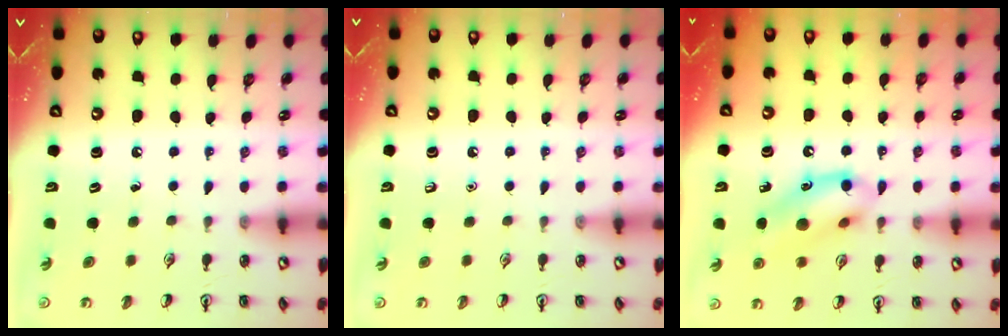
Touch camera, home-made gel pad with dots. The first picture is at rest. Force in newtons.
{"total": 0.0}
{"total": 12.6, "press": 12.4, "slide": 2.4}